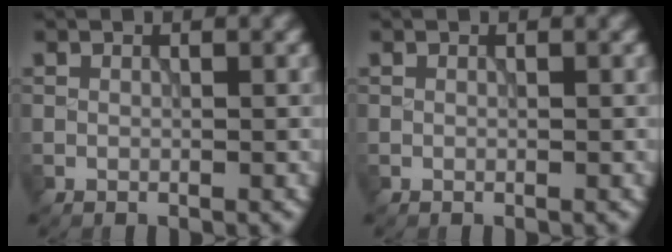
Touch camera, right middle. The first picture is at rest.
{"total": 0.0}